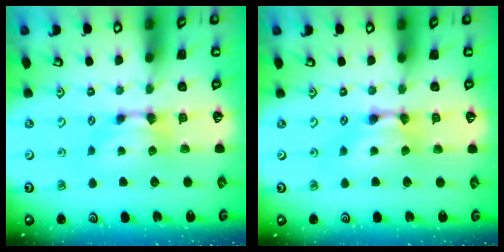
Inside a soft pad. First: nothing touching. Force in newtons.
{"total": 1.7, "press": 1.7, "slide": 0.0}